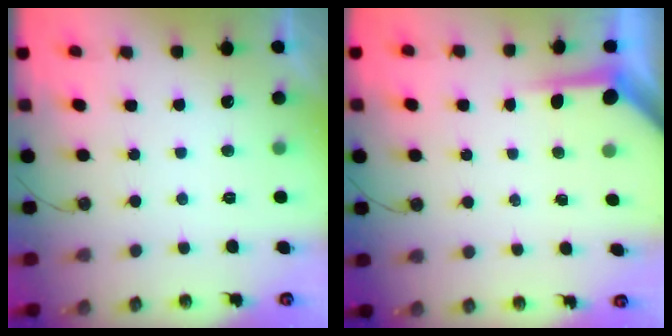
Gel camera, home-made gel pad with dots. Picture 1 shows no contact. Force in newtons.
{"total": 4.0, "press": 4.0, "slide": 0.3}